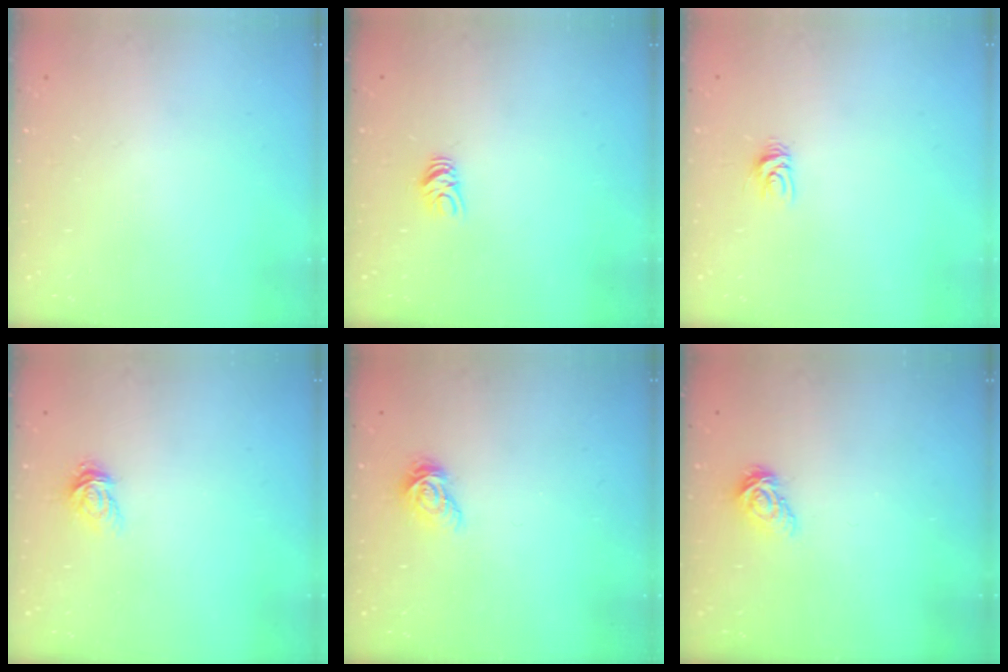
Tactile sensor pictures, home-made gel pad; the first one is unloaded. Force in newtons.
{"total": 5.8, "press": 5.8, "slide": 0.5}
{"total": 4.8, "press": 4.8, "slide": 0.4}
{"total": 3.1, "press": 3.1, "slide": 0.2}
{"total": 6.0, "press": 6.0, "slide": 0.4}
{"total": 5.7, "press": 5.7, "slide": 0.7}